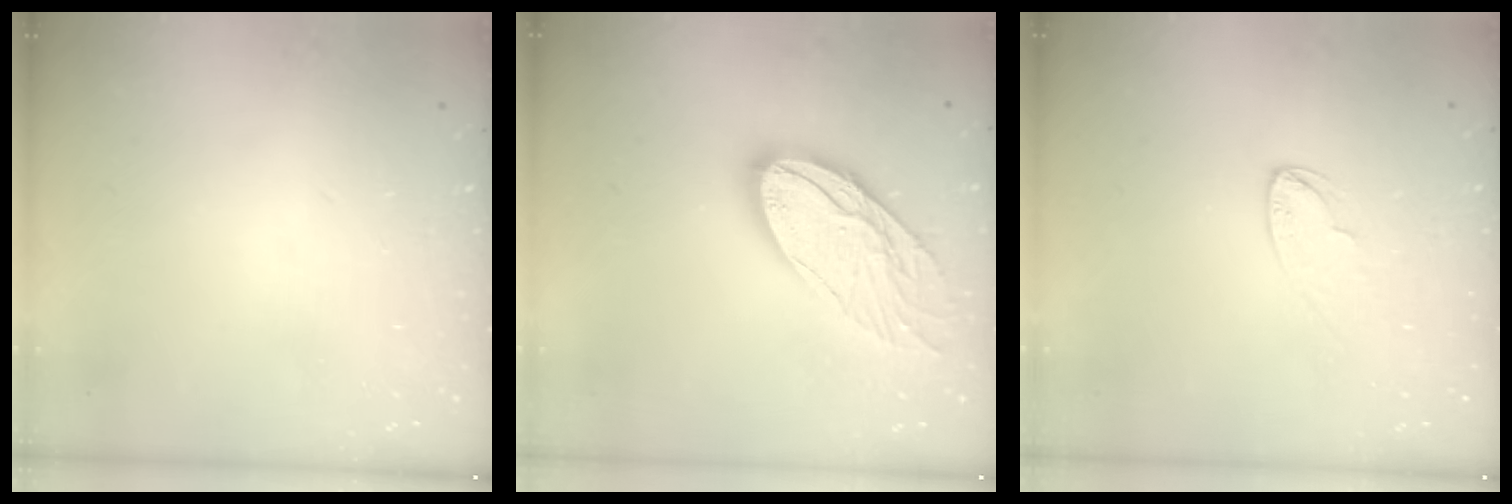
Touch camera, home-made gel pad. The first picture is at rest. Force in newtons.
{"total": 17.3, "press": 17.2, "slide": 1.8}
{"total": 5.1, "press": 5.1, "slide": 0.4}